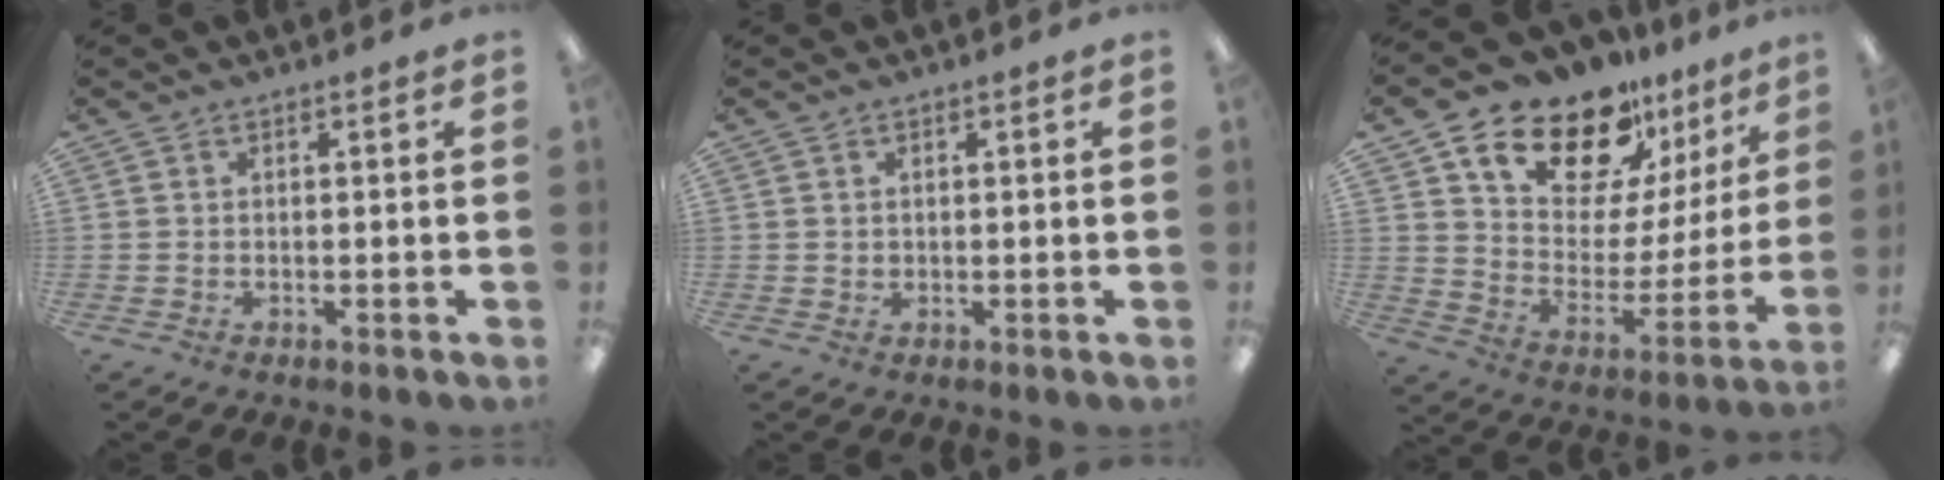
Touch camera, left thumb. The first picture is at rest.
{"total": 1.1, "force": [0.6, 1.0, 0.0], "torque": [0.000, 0.003, 0.011]}
{"total": 18.4, "force": [14.7, 8.7, 6.9], "torque": [-0.131, -0.110, 0.261]}